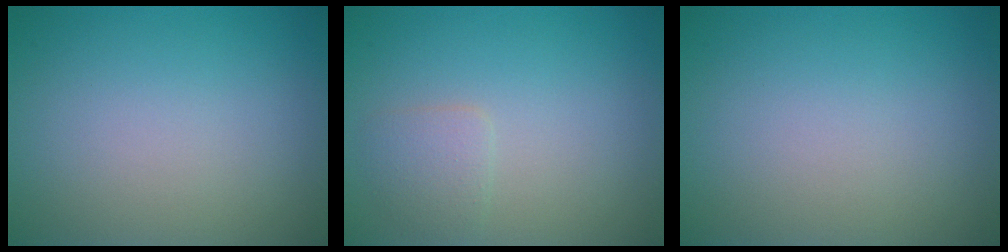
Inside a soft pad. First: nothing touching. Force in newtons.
{"total": 1.6, "press": 1.6, "slide": 0.1}
{"total": 0.0}